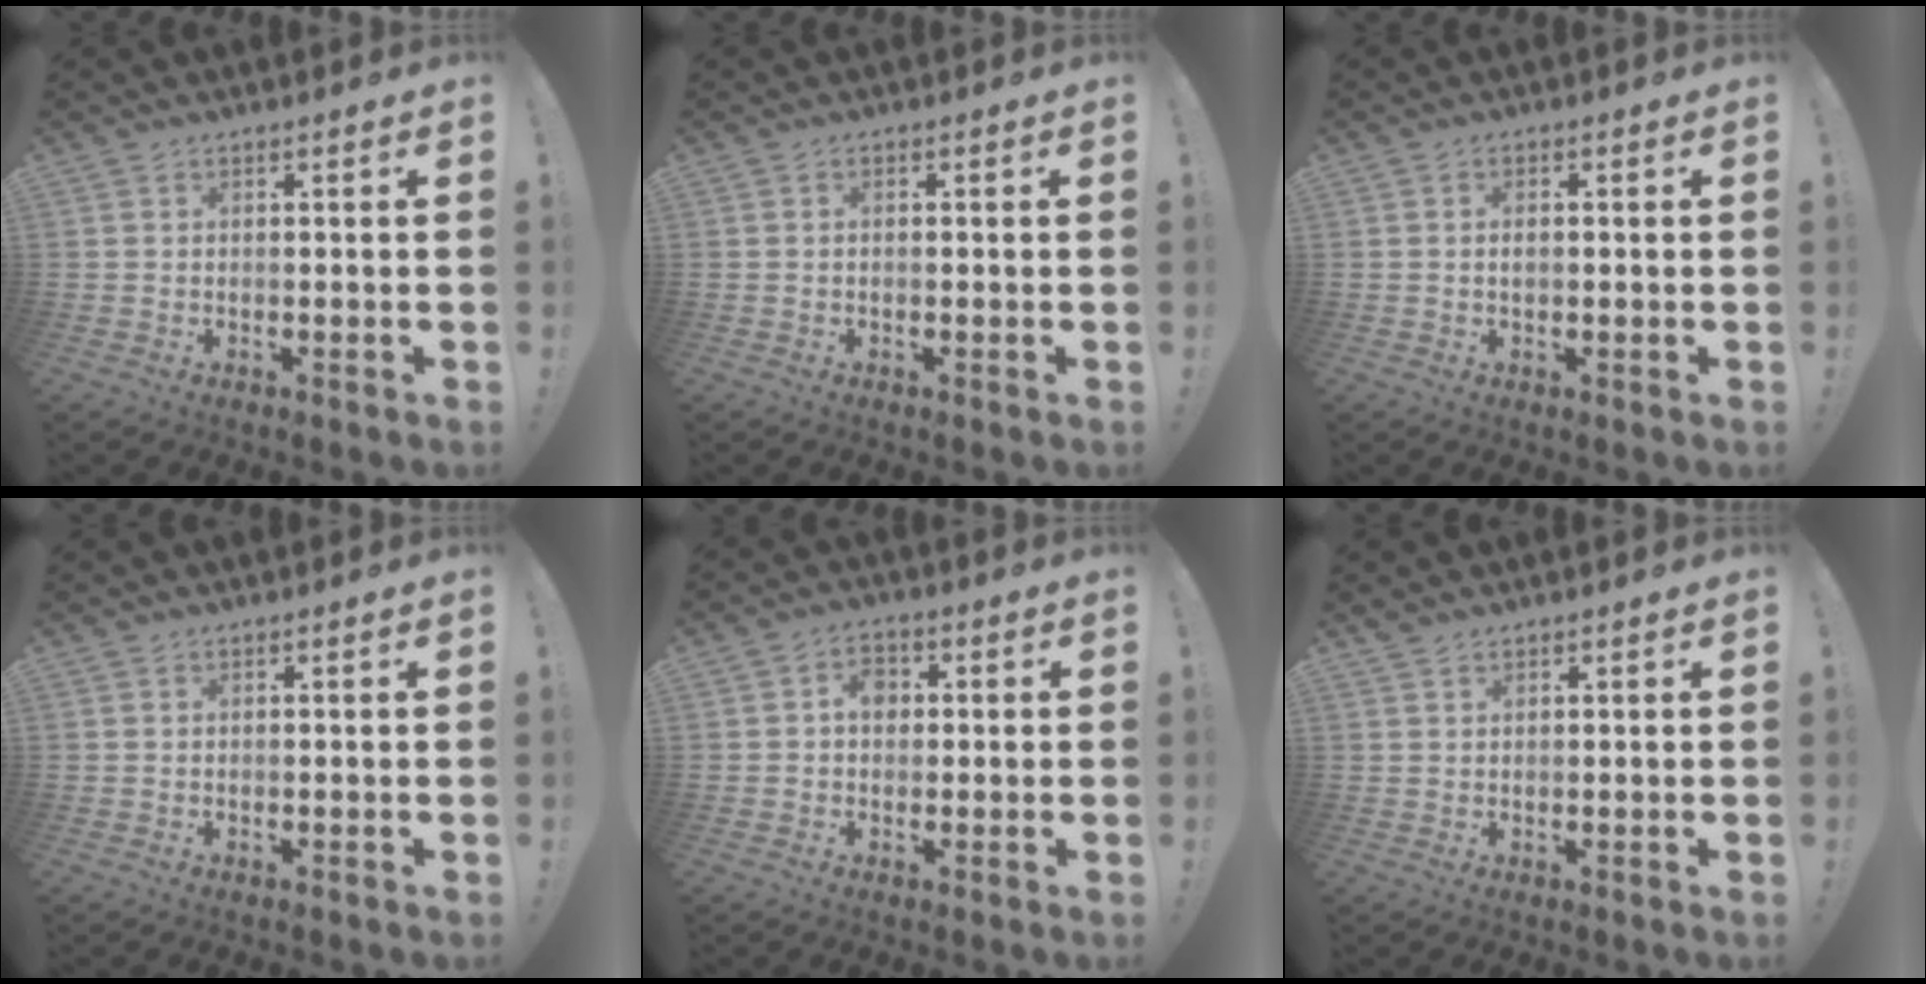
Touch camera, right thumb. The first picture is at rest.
{"total": 0.6, "force": [-0.4, 0.2, 0.3], "torque": [-0.013, 0.004, -0.006]}
{"total": 1.3, "force": [-0.2, 0.8, 1.1], "torque": [-0.028, 0.007, -0.003]}
{"total": 0.0}
{"total": 5.0, "force": [0.7, 3.8, 3.2], "torque": [-0.043, 0.001, 0.010]}
{"total": 1.2, "force": [1.1, 0.4, 0.1], "torque": [0.003, -0.003, 0.020]}